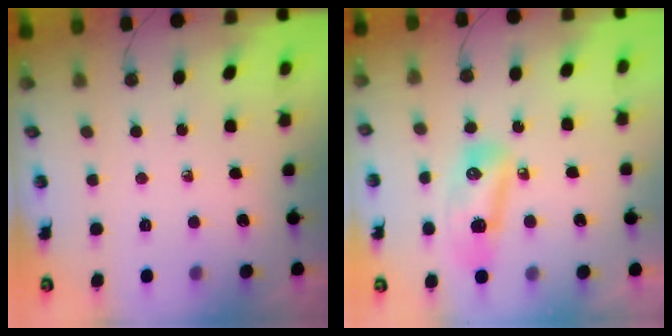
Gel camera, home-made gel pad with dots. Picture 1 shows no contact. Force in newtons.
{"total": 10.5, "press": 10.4, "slide": 1.3}